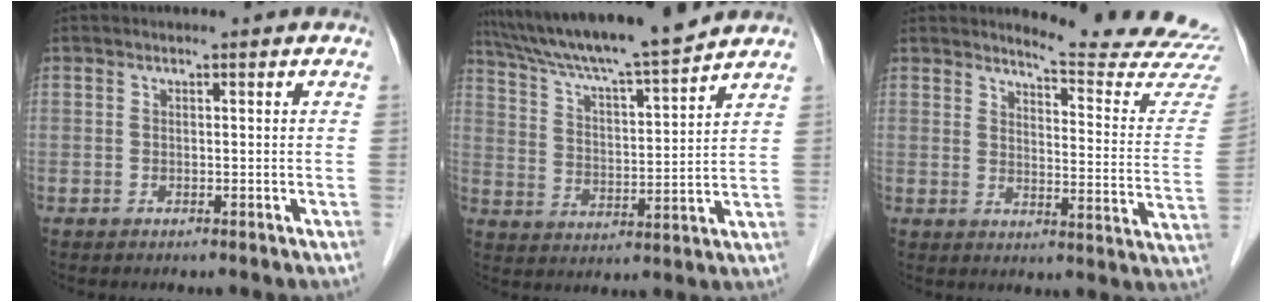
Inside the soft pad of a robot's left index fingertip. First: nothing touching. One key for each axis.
{"total": 14.8, "fx": 13.4, "fy": -0.6, "fz": 6.2, "tx": -0.114, "ty": 0.008, "tz": 0.223}
{"total": 15.6, "fx": 15.3, "fy": -0.7, "fz": 2.9, "tx": -0.034, "ty": -0.128, "tz": 0.165}